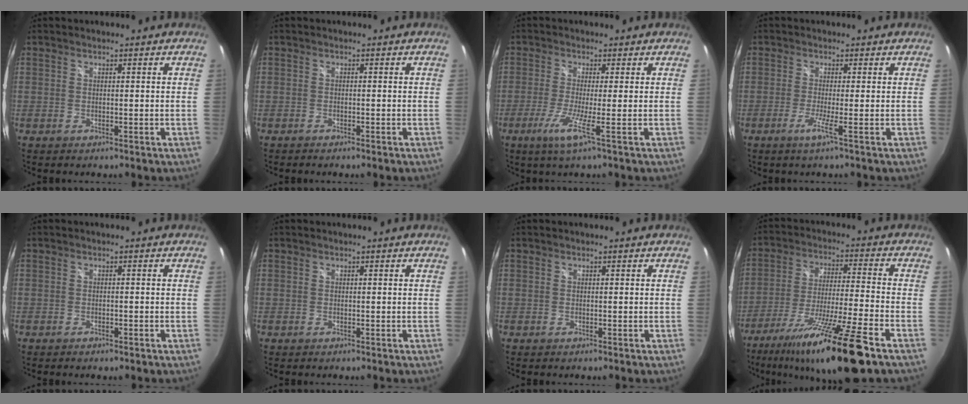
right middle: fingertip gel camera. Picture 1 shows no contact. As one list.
[{"total": 0.9, "force": [-0.8, 0.1, 0.4], "torque": [-0.008, -0.003, -0.014]}, {"total": 5.1, "force": [-2.1, -1.3, 4.5], "torque": [-0.116, -0.015, -0.045]}, {"total": 2.6, "force": [-1.1, -1.1, 2.1], "torque": [-0.049, -0.010, -0.029]}, {"total": 1.5, "force": [-1.2, 0.6, 0.7], "torque": [-0.014, -0.005, -0.018]}, {"total": 0.0}, {"total": 0.0}, {"total": 19.5, "force": [-13.7, -0.5, 13.9], "torque": [-0.263, -0.045, -0.231]}]